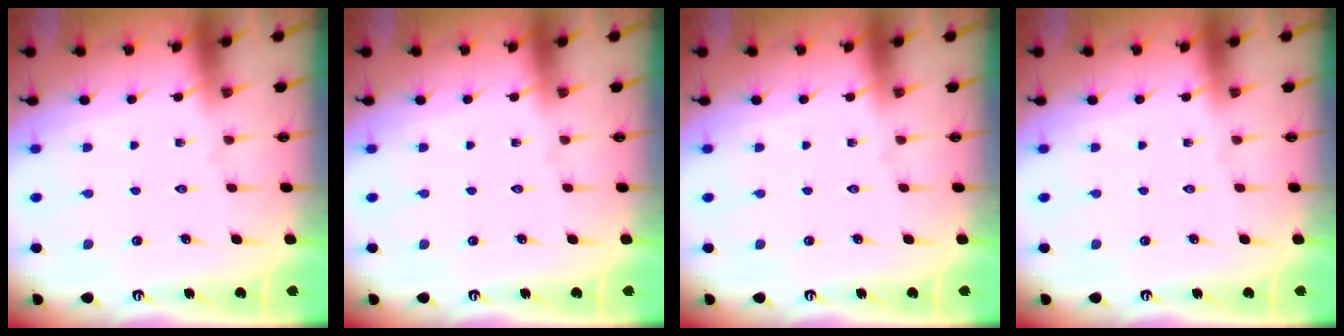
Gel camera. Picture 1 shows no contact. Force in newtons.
{"total": 0.0}
{"total": 0.0}
{"total": 0.0}